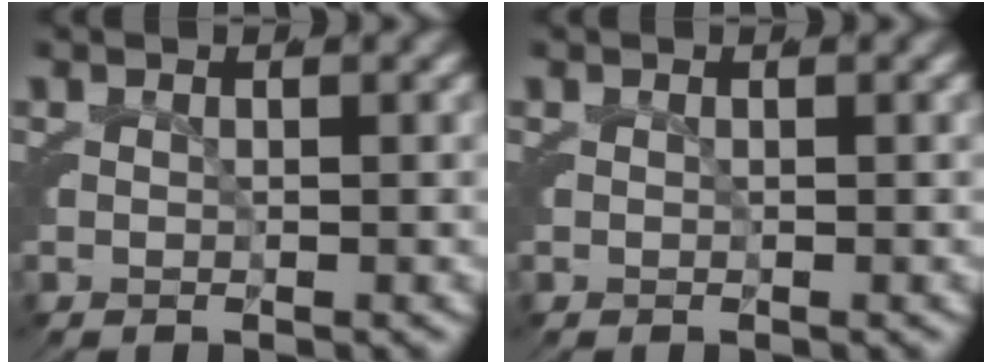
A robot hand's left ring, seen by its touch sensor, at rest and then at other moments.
{"total": 0.0}